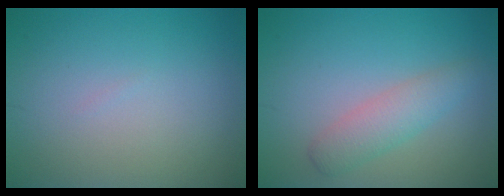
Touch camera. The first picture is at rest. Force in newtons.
{"total": 2.8, "press": 2.8, "slide": 0.1}